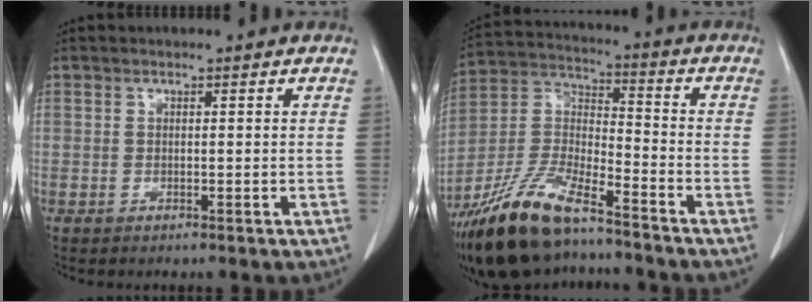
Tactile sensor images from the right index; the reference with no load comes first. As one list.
[{"total": 18.0, "force": [-13.4, 4.7, 11.0], "torque": [-0.246, -0.015, -0.251]}]